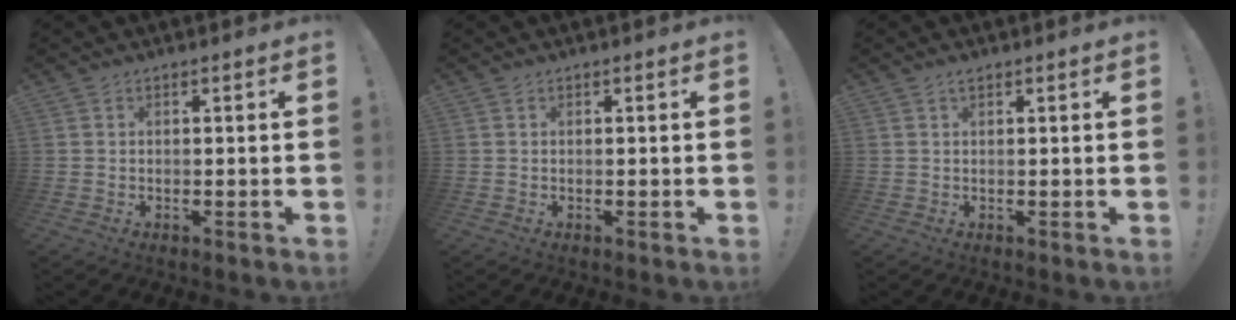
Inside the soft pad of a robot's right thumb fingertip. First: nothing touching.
{"total": 0.0}
{"total": 1.0, "force": [0.8, 0.3, 0.6], "torque": [-0.003, -0.002, 0.012]}